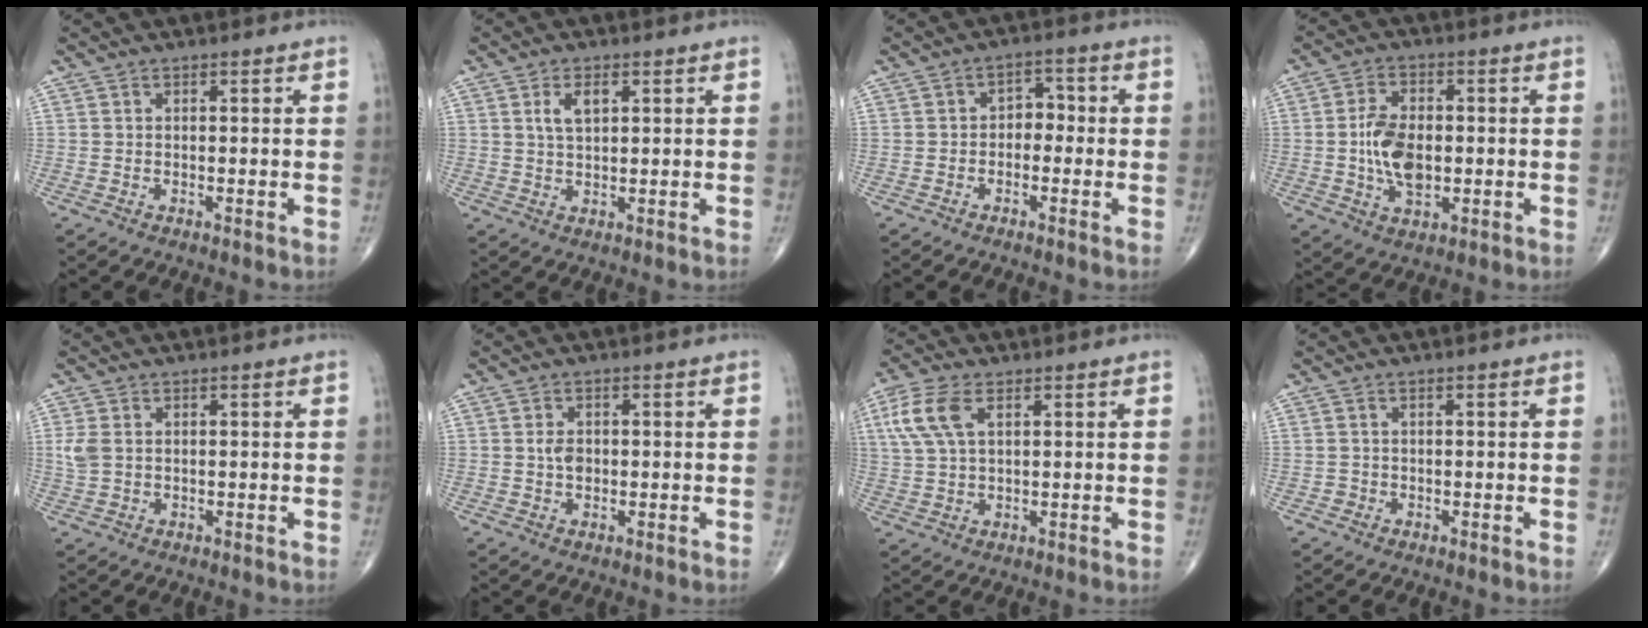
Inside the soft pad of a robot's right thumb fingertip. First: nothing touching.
{"total": 4.2, "force": [1.5, 2.1, 3.2], "torque": [-0.057, -0.002, 0.030]}
{"total": 3.7, "force": [-0.8, 2.7, 2.4], "torque": [-0.014, 0.020, -0.023]}
{"total": 9.3, "force": [-0.5, 5.5, 7.5], "torque": [-0.128, 0.003, -0.009]}
{"total": 2.9, "force": [0.4, 2.0, 2.1], "torque": [-0.061, 0.004, 0.012]}
{"total": 2.5, "force": [0.0, 1.8, 1.8], "torque": [-0.024, 0.003, 0.000]}
{"total": 7.9, "force": [2.9, 4.0, 6.2], "torque": [-0.150, 0.009, 0.060]}
{"total": 0.7, "force": [-0.3, 0.7, 0.0], "torque": [0.001, 0.004, -0.006]}